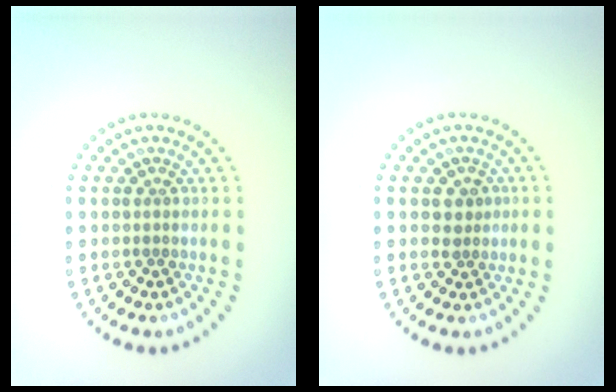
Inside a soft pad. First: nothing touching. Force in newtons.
{"total": 1.6, "press": 1.5, "slide": 0.6}